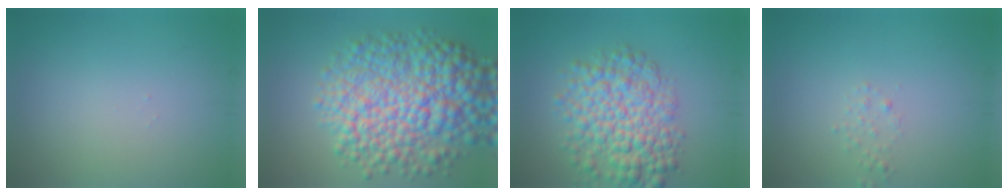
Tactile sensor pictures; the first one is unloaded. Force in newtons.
{"total": 10.7, "press": 10.7, "slide": 0.2}
{"total": 7.3, "press": 7.3, "slide": 0.2}
{"total": 0.8, "press": 0.8, "slide": 0.1}